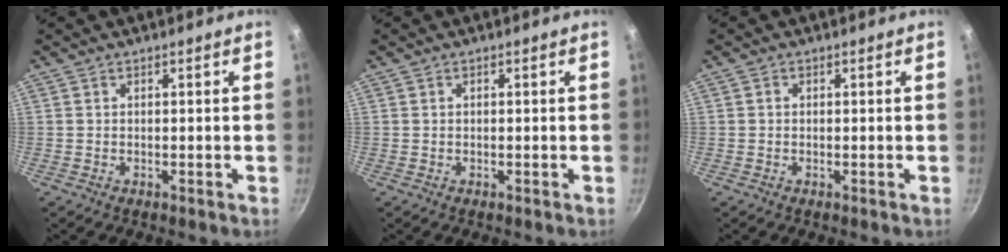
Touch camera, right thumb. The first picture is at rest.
{"total": 0.0}
{"total": 0.6, "force": [0.1, 0.6, 0.3], "torque": [-0.004, 0.004, 0.001]}